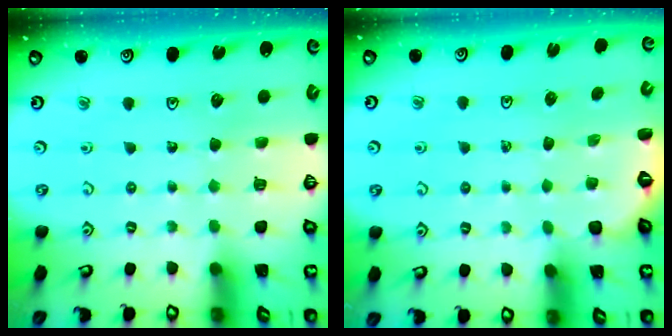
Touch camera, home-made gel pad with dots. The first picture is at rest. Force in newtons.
{"total": 2.9, "press": 2.8, "slide": 0.9}